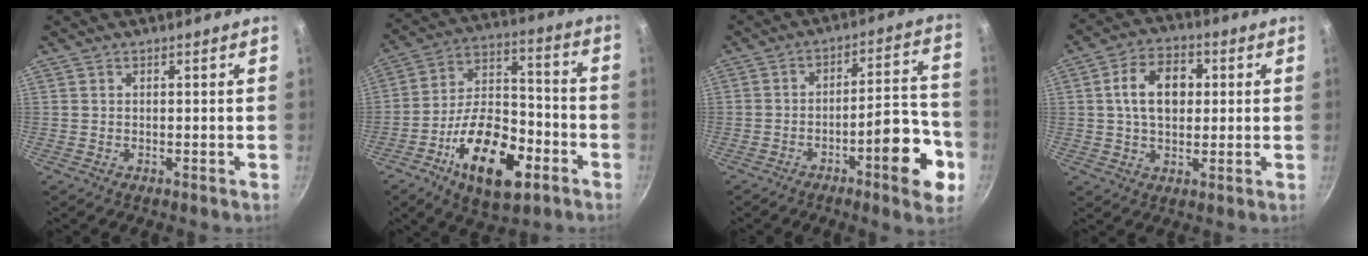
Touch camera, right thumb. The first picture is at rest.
{"total": 20.3, "force": [-8.8, 10.1, 15.2], "torque": [-0.227, 0.050, -0.151]}
{"total": 14.3, "force": [-6.3, 3.9, 12.2], "torque": [-0.141, 0.048, -0.092]}
{"total": 10.4, "force": [1.6, 7.1, 7.4], "torque": [-0.103, 0.012, 0.019]}